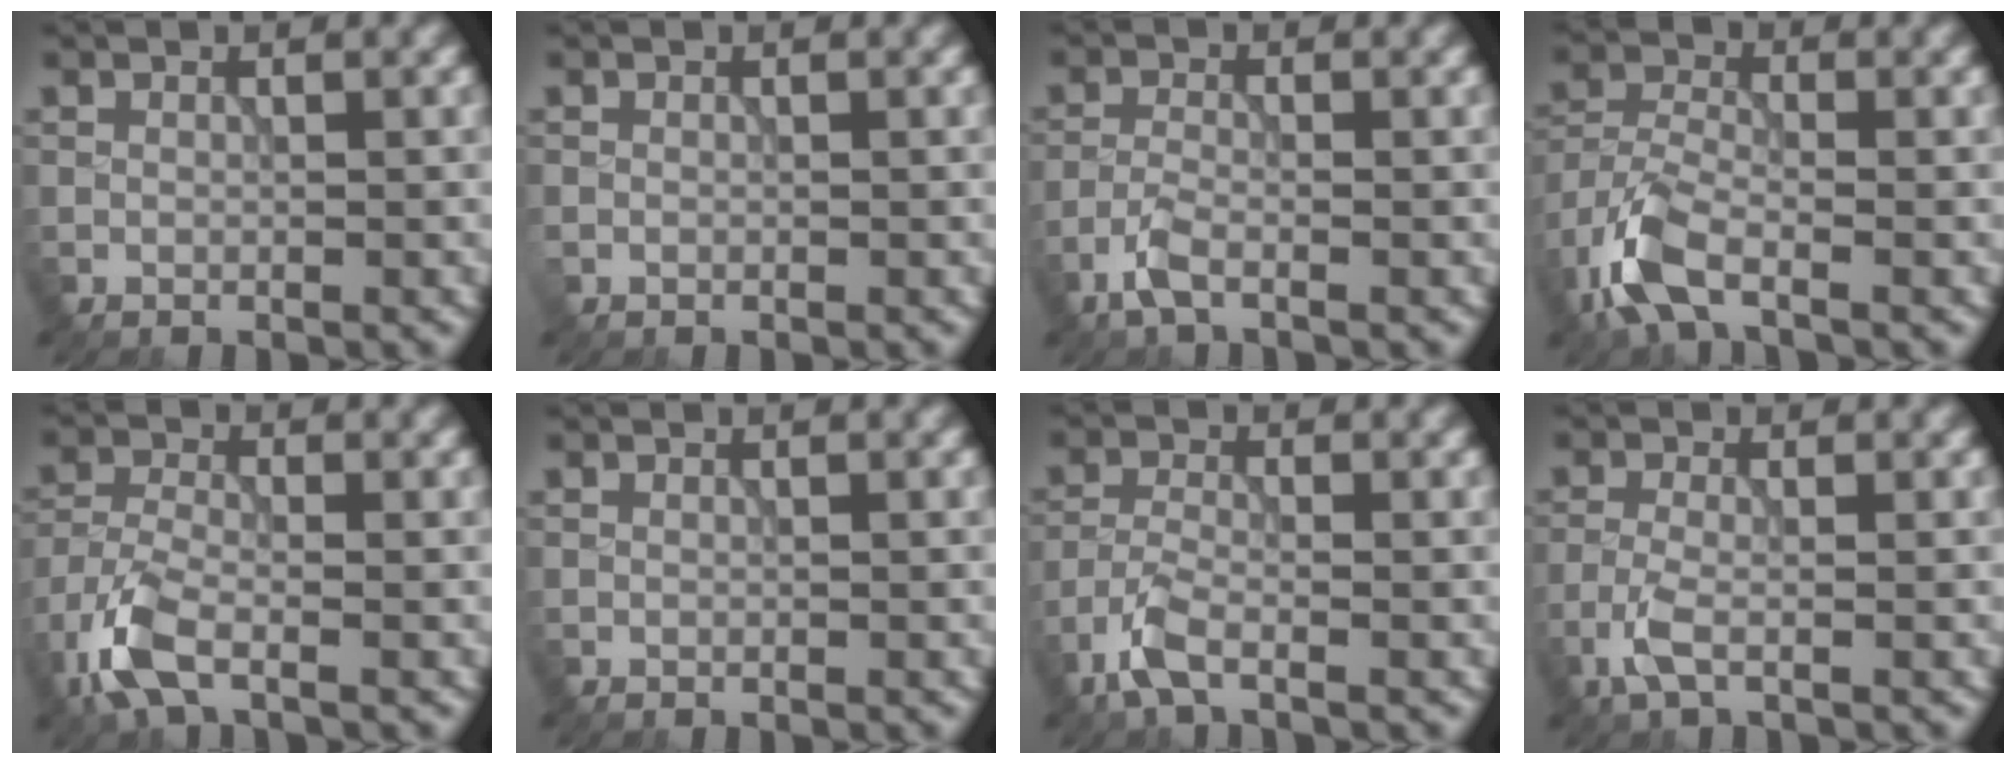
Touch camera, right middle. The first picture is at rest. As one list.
[{"total": 0.0}, {"total": 2.3, "force": [-1.5, 0.7, 1.6], "torque": [-0.041, -0.001, -0.040]}, {"total": 5.5, "force": [-3.4, 2.2, 3.8], "torque": [-0.090, -0.007, -0.081]}, {"total": 4.8, "force": [-2.9, 1.9, 3.4], "torque": [-0.085, -0.009, -0.072]}, {"total": 0.0}, {"total": 3.1, "force": [-2.0, 0.9, 2.1], "torque": [-0.055, -0.003, -0.053]}, {"total": 2.4, "force": [-1.2, 0.6, 2.0], "torque": [-0.050, 0.000, -0.034]}]